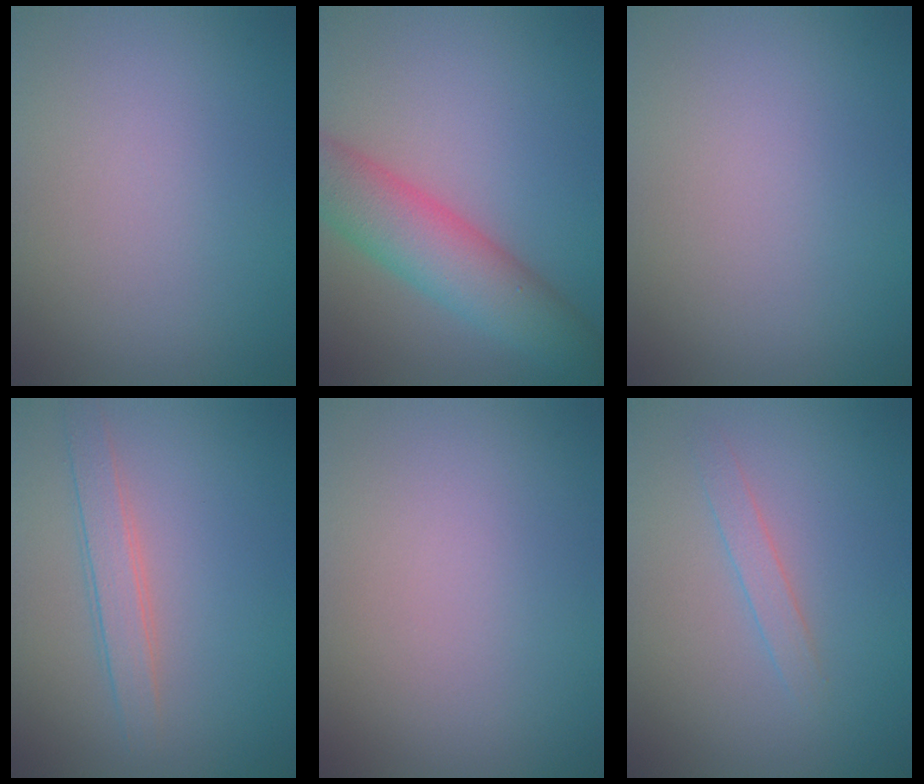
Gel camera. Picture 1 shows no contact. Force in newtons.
{"total": 6.7, "press": 6.7, "slide": 0.3}
{"total": 0.0}
{"total": 2.4, "press": 2.4, "slide": 0.1}
{"total": 0.0}
{"total": 1.3, "press": 1.3, "slide": 0.0}